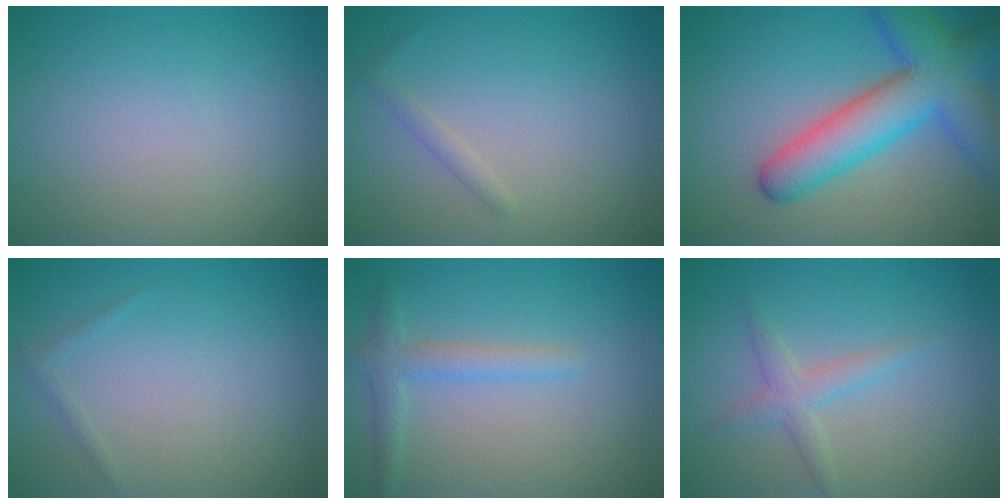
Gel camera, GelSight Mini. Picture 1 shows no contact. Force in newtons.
{"total": 0.9, "press": 0.9, "slide": 0.1}
{"total": 8.8, "press": 8.8, "slide": 0.4}
{"total": 0.6, "press": 0.6, "slide": 0.1}
{"total": 2.3, "press": 2.3, "slide": 0.1}
{"total": 2.1, "press": 2.1, "slide": 0.1}